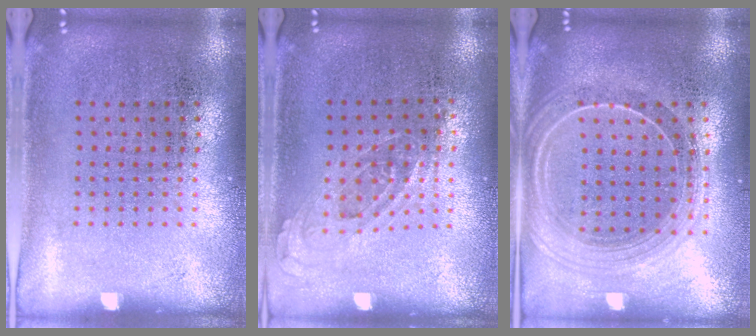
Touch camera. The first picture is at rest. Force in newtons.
{"total": 0.7, "press": 0.7, "slide": 0.3}
{"total": 2.2, "press": 1.9, "slide": 1.0}